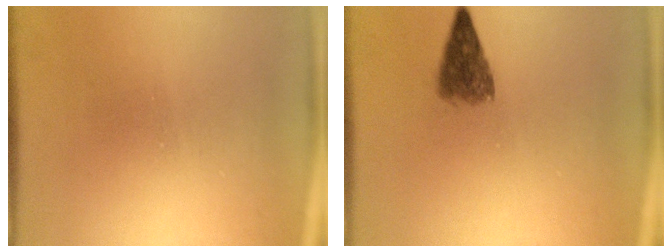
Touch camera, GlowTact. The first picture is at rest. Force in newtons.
{"total": 4.1}